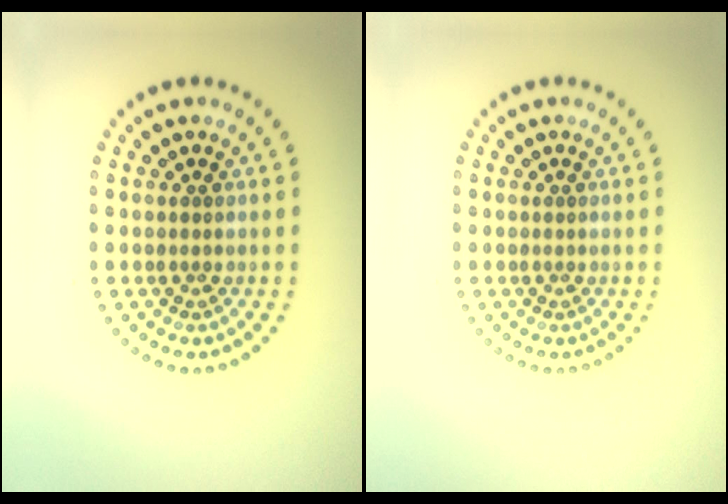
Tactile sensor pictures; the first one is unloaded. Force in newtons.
{"total": 0.0}